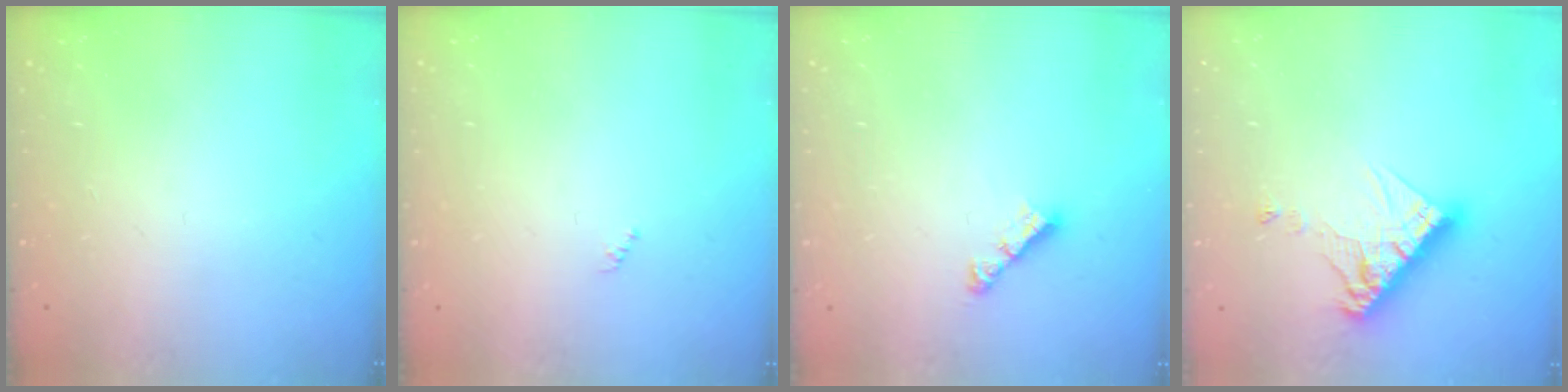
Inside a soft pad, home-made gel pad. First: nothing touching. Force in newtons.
{"total": 0.0}
{"total": 4.2, "press": 4.2, "slide": 0.3}
{"total": 11.3, "press": 11.2, "slide": 1.0}